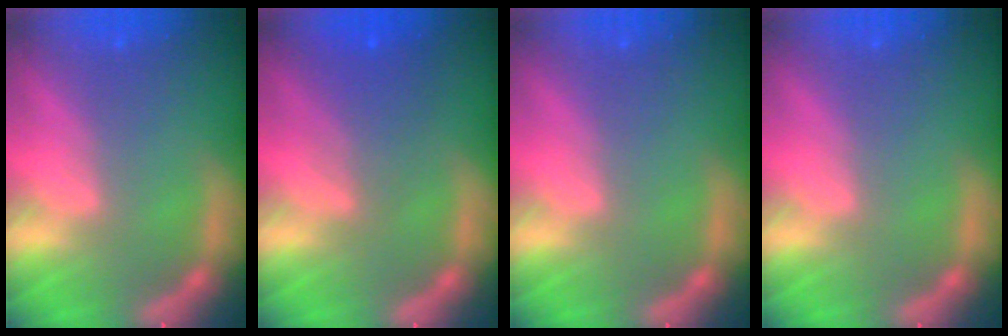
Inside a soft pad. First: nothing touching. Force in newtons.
{"total": 3.6}
{"total": 0.0}
{"total": 0.0}